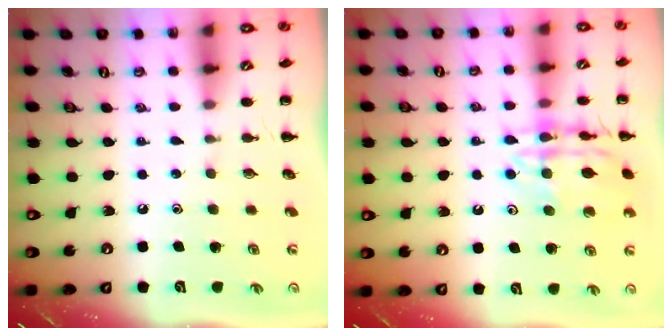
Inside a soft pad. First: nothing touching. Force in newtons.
{"total": 14.8, "press": 14.7, "slide": 1.4}